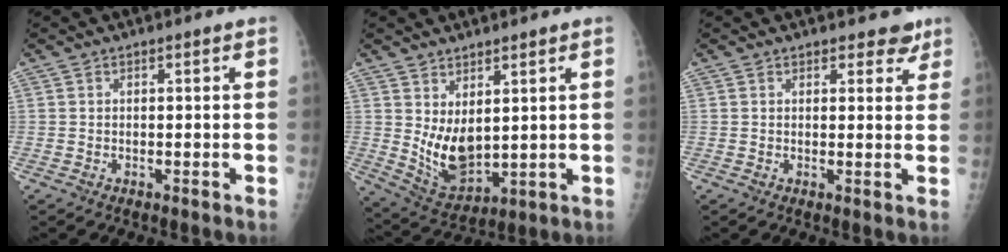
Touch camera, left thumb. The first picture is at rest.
{"total": 9.1, "force": [2.4, 5.0, 7.2], "torque": [-0.113, -0.035, 0.066]}
{"total": 3.3, "force": [2.6, 1.8, 0.9], "torque": [0.017, -0.014, 0.026]}